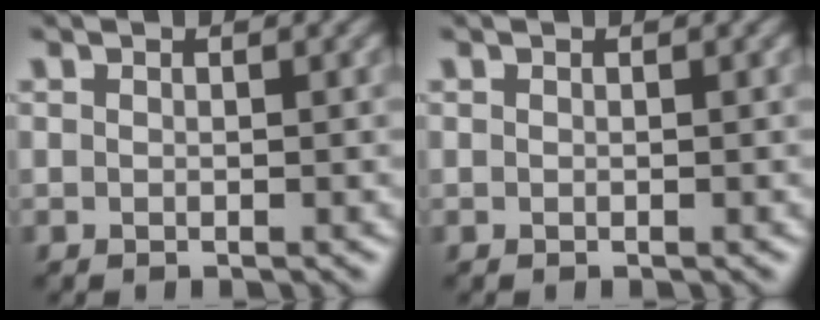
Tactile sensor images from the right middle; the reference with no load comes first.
{"total": 0.0}